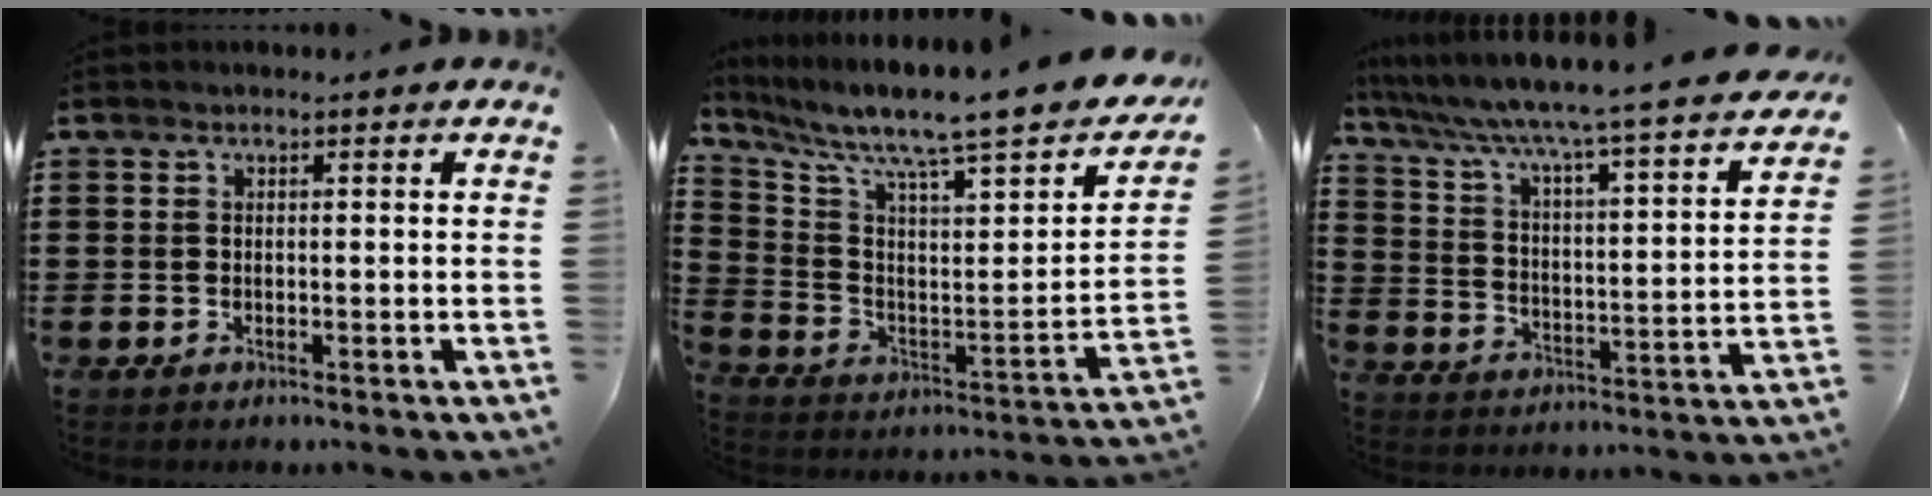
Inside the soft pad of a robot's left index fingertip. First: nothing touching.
{"total": 8.0, "force": [6.6, 0.3, 4.5], "torque": [-0.105, -0.068, 0.095]}
{"total": 4.8, "force": [4.2, -0.6, 2.4], "torque": [-0.069, -0.050, 0.055]}